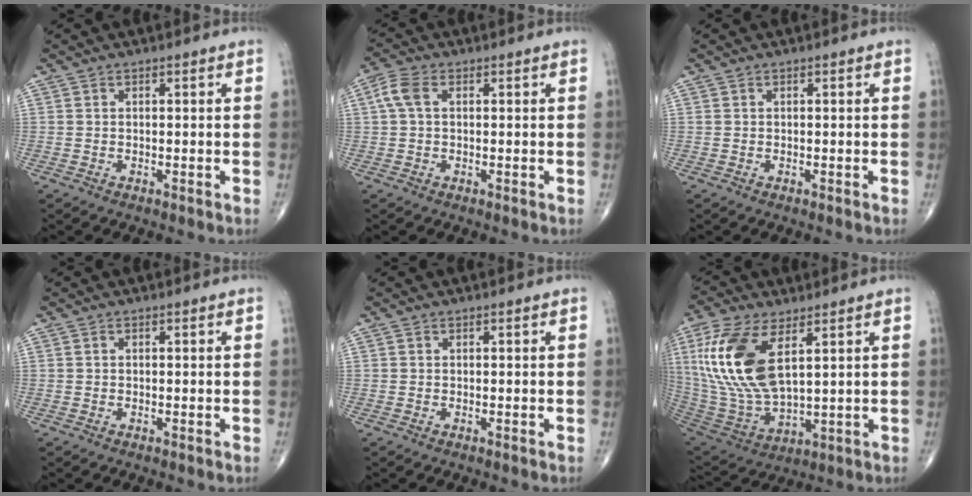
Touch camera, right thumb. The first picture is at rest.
{"total": 4.1, "force": [0.8, 2.4, 3.3], "torque": [-0.083, 0.015, 0.013]}
{"total": 0.0}
{"total": 0.0}
{"total": 0.0}
{"total": 19.2, "force": [6.2, 8.9, 15.8], "torque": [-0.341, -0.026, 0.128]}